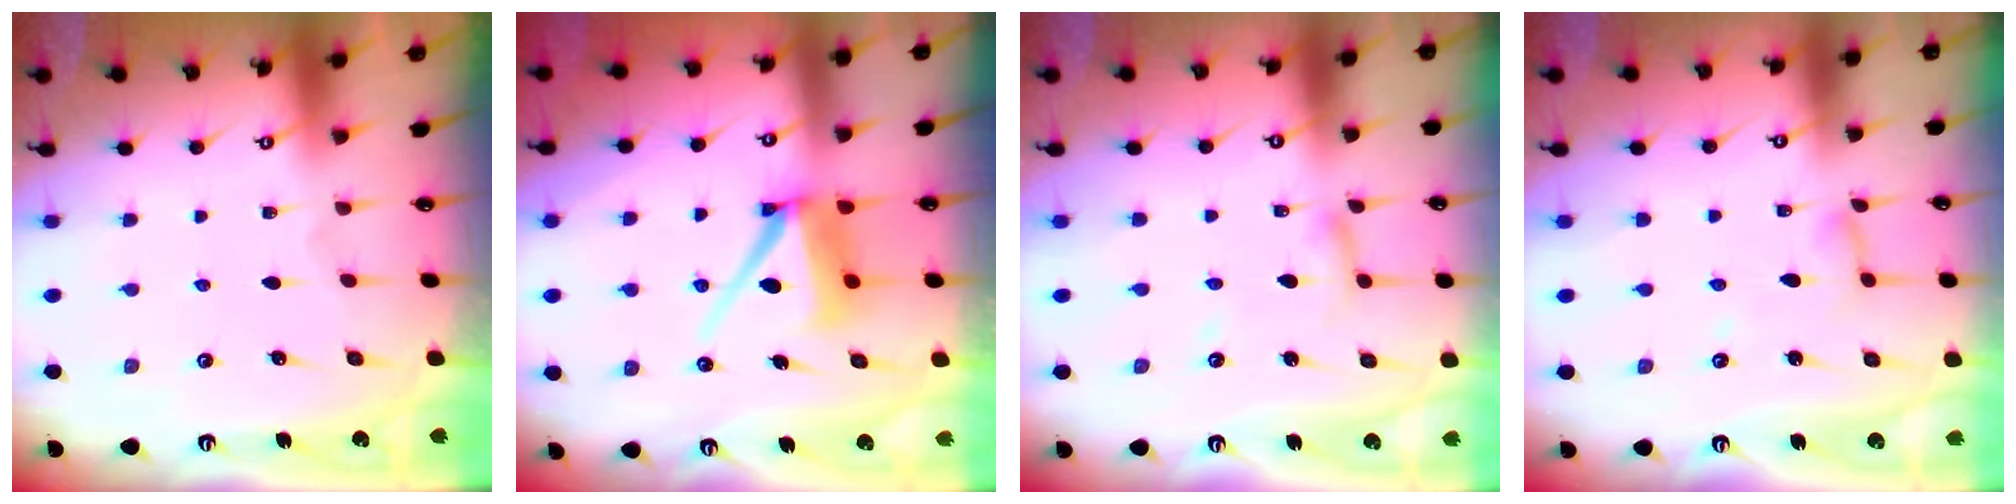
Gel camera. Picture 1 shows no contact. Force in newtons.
{"total": 10.0, "press": 9.9, "slide": 1.0}
{"total": 4.6, "press": 4.5, "slide": 0.4}
{"total": 4.6, "press": 4.6, "slide": 0.2}